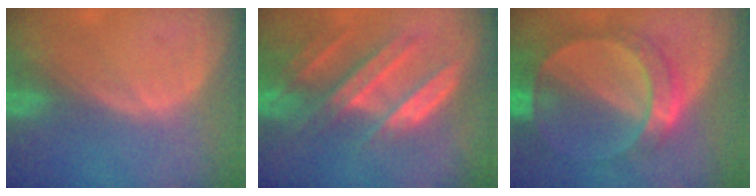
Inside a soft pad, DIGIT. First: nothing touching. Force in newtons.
{"total": 9.0, "press": 8.1, "slide": 4.0}
{"total": 7.8, "press": 7.5, "slide": 2.0}